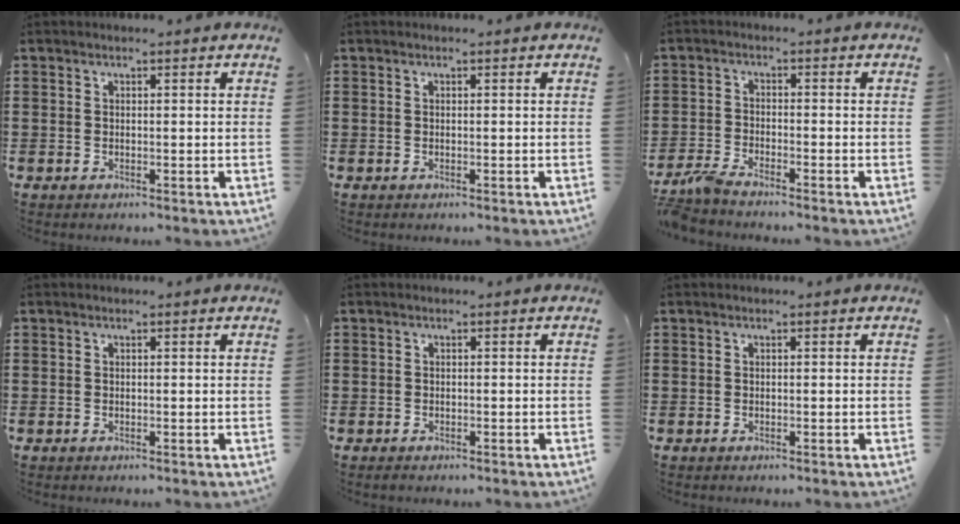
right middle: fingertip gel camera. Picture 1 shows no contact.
{"total": 0.0}
{"total": 3.4, "force": [-3.1, 0.2, 1.4], "torque": [-0.047, -0.007, -0.067]}
{"total": 0.0}
{"total": 0.6, "force": [-0.4, 0.4, 0.1], "torque": [-0.002, 0.002, -0.010]}
{"total": 0.0}